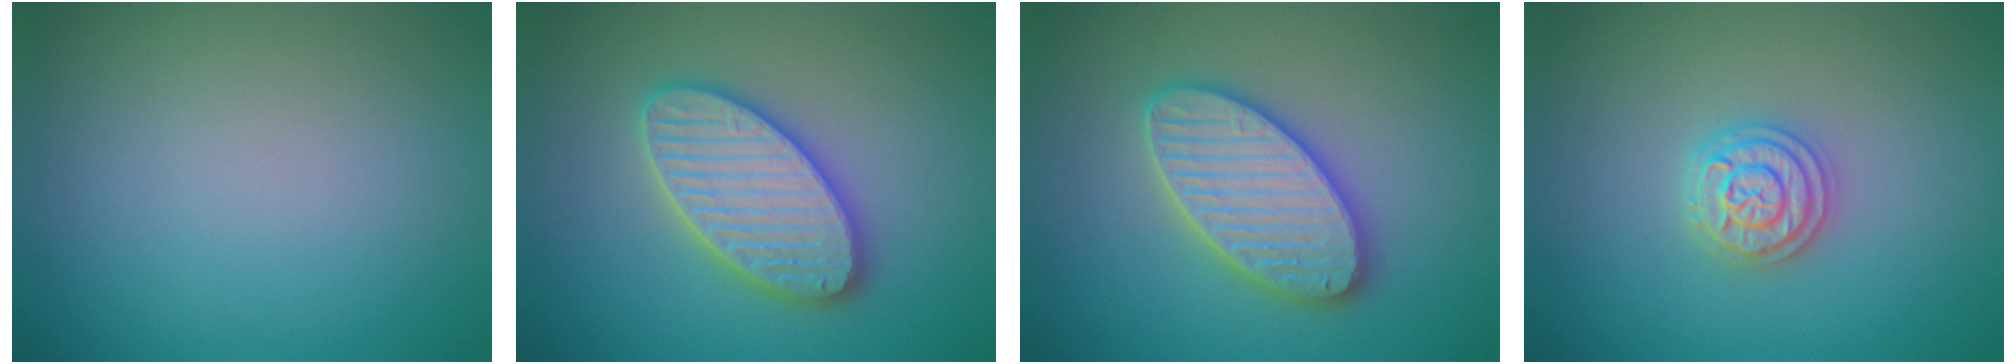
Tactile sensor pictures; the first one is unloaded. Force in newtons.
{"total": 5.8, "press": 5.8, "slide": 0.7}
{"total": 5.8, "press": 5.8, "slide": 0.7}
{"total": 3.4, "press": 3.3, "slide": 0.5}